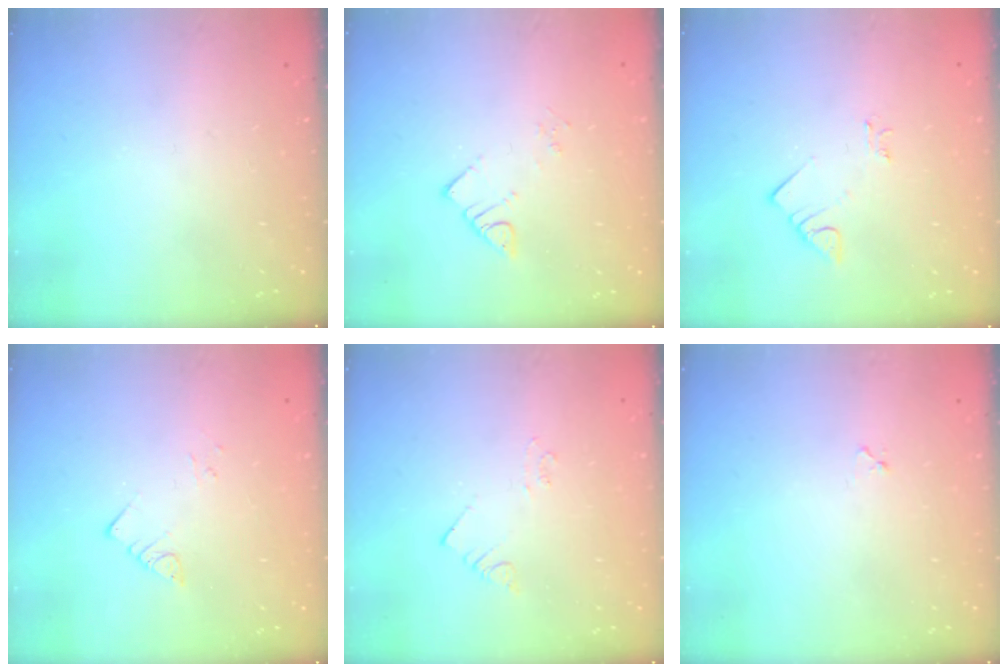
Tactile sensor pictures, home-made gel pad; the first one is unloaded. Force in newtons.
{"total": 3.3, "press": 3.3, "slide": 0.1}
{"total": 3.2, "press": 3.2, "slide": 0.1}
{"total": 2.8, "press": 2.8, "slide": 0.2}
{"total": 2.1, "press": 2.1, "slide": 0.3}
{"total": 3.4, "press": 3.4, "slide": 0.4}